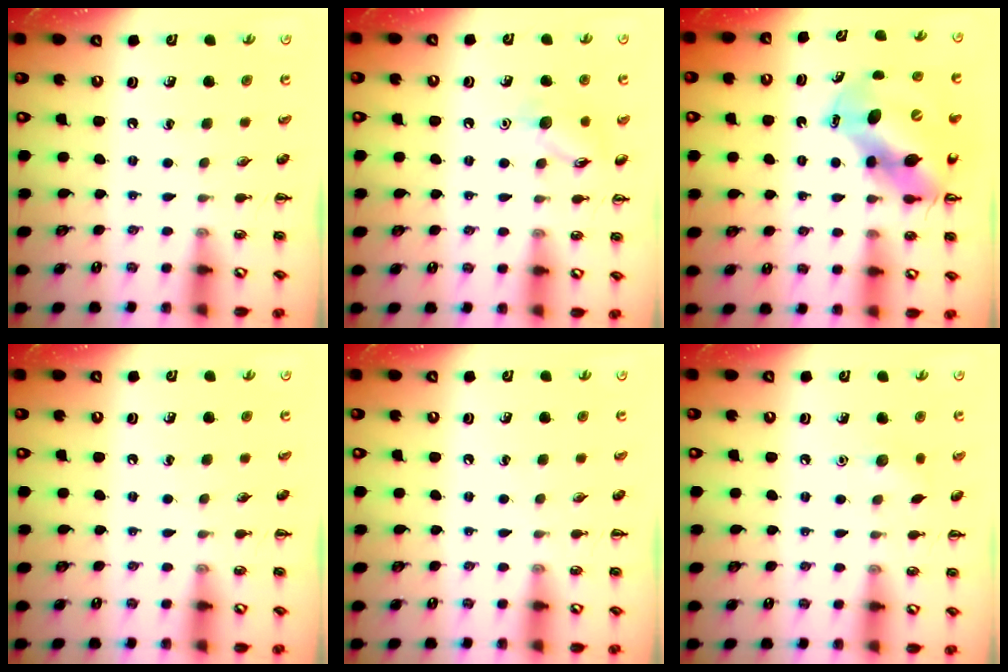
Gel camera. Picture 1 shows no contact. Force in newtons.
{"total": 8.6, "press": 8.6, "slide": 0.9}
{"total": 10.8, "press": 10.4, "slide": 2.8}
{"total": 0.0}
{"total": 0.0}
{"total": 4.8, "press": 4.6, "slide": 1.4}